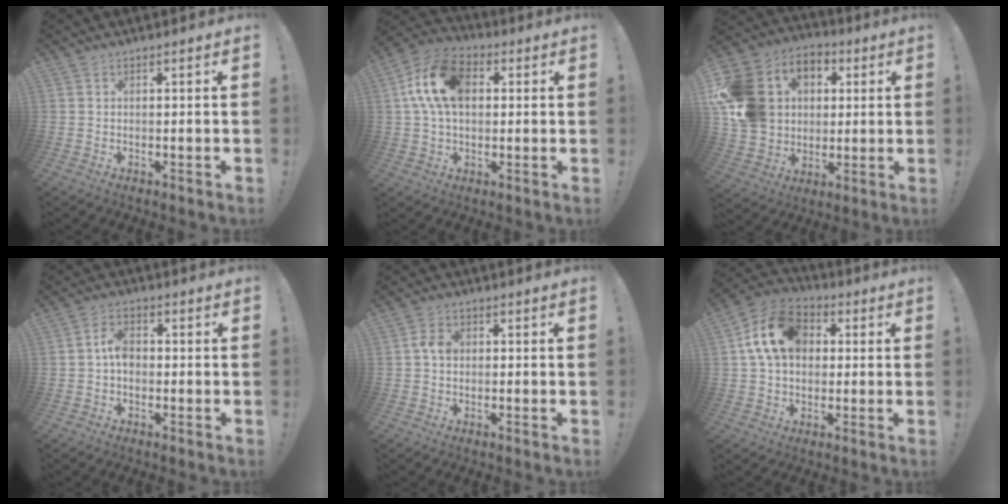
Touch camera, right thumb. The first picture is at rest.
{"total": 15.9, "force": [3.2, 10.5, 11.4], "torque": [-0.206, 0.013, 0.061]}
{"total": 18.7, "force": [2.9, 16.0, 9.3], "torque": [-0.165, -0.001, 0.078]}
{"total": 5.4, "force": [-0.4, 3.5, 4.1], "torque": [-0.073, 0.008, -0.008]}
{"total": 4.0, "force": [-0.2, 2.9, 2.8], "torque": [-0.052, 0.014, -0.003]}
{"total": 15.7, "force": [3.9, 11.7, 9.7], "torque": [-0.154, 0.009, 0.079]}